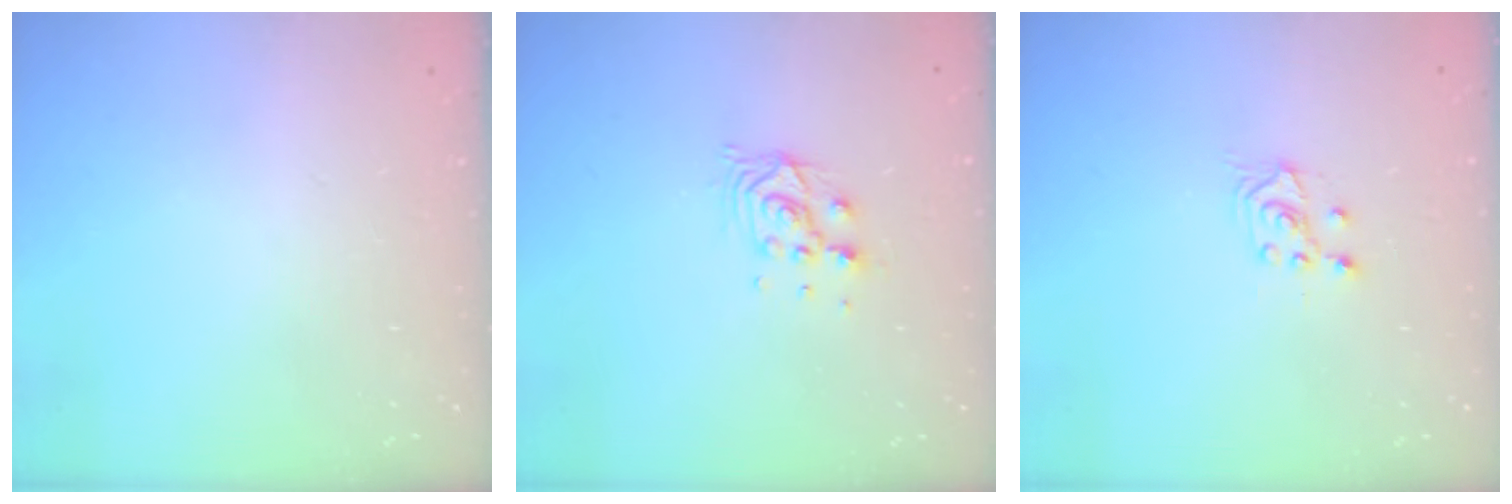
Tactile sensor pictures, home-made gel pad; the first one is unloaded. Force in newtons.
{"total": 6.8, "press": 6.8, "slide": 0.5}
{"total": 2.5, "press": 2.4, "slide": 0.7}